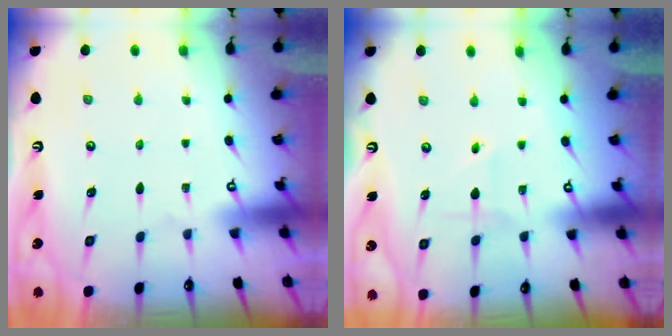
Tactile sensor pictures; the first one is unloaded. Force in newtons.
{"total": 1.9, "press": 1.9, "slide": 0.2}